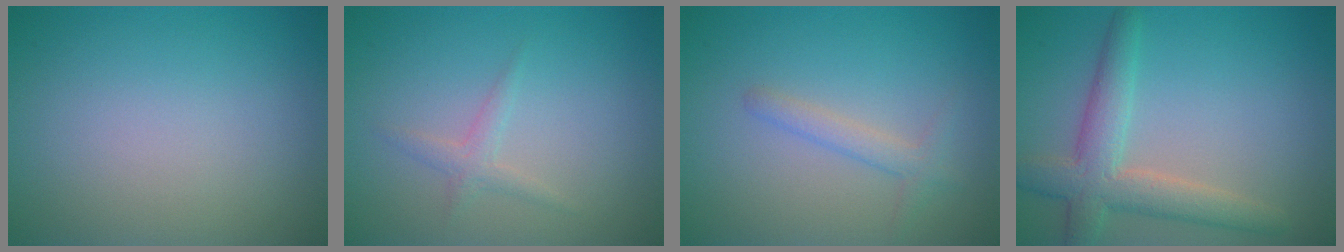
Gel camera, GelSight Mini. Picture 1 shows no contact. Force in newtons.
{"total": 1.4, "press": 1.4, "slide": 0.0}
{"total": 1.7, "press": 1.7, "slide": 0.1}
{"total": 4.7, "press": 4.7, "slide": 0.4}